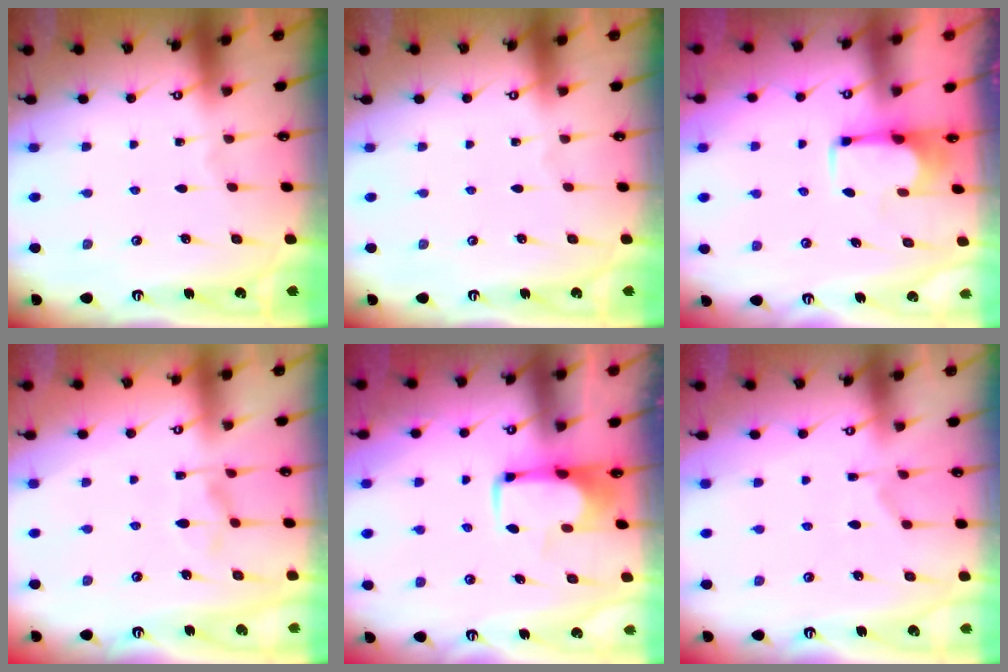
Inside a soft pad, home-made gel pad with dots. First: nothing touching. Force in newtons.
{"total": 0.0}
{"total": 1.9, "press": 1.8, "slide": 0.7}
{"total": 2.3, "press": 2.0, "slide": 1.2}
{"total": 1.8, "press": 1.7, "slide": 0.5}
{"total": 1.7, "press": 1.0, "slide": 1.3}